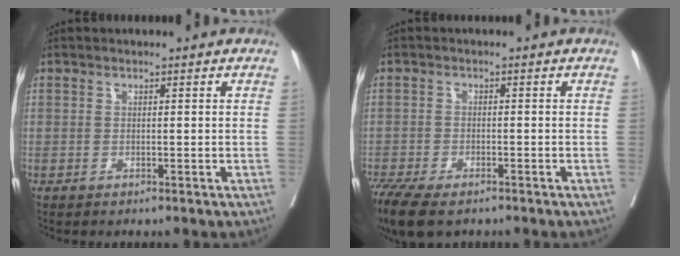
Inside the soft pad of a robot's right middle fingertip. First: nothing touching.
{"total": 9.4, "force": [-7.0, 3.4, 5.2], "torque": [-0.101, -0.017, -0.114]}